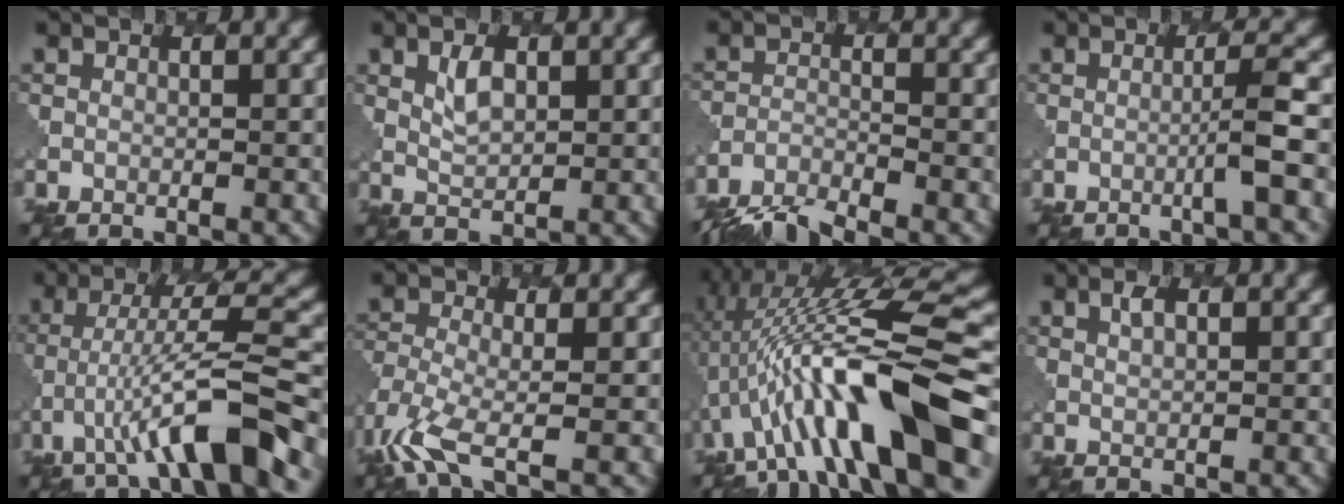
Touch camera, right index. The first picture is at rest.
{"total": 2.3, "force": [1.6, 0.9, 1.4], "torque": [-0.031, -0.002, 0.031]}
{"total": 4.9, "force": [-4.6, 0.7, 1.4], "torque": [-0.037, -0.009, -0.088]}
{"total": 2.3, "force": [-0.4, -0.2, 2.3], "torque": [-0.034, 0.011, -0.023]}
{"total": 7.7, "force": [-3.6, 1.0, 6.8], "torque": [-0.110, 0.019, -0.056]}
{"total": 5.5, "force": [-3.1, 1.6, 4.2], "torque": [-0.109, -0.015, -0.075]}
{"total": 13.6, "force": [-1.5, 3.2, 13.1], "torque": [-0.217, 0.035, -0.017]}
{"total": 1.5, "force": [1.2, 0.2, 0.8], "torque": [-0.018, 0.000, 0.023]}